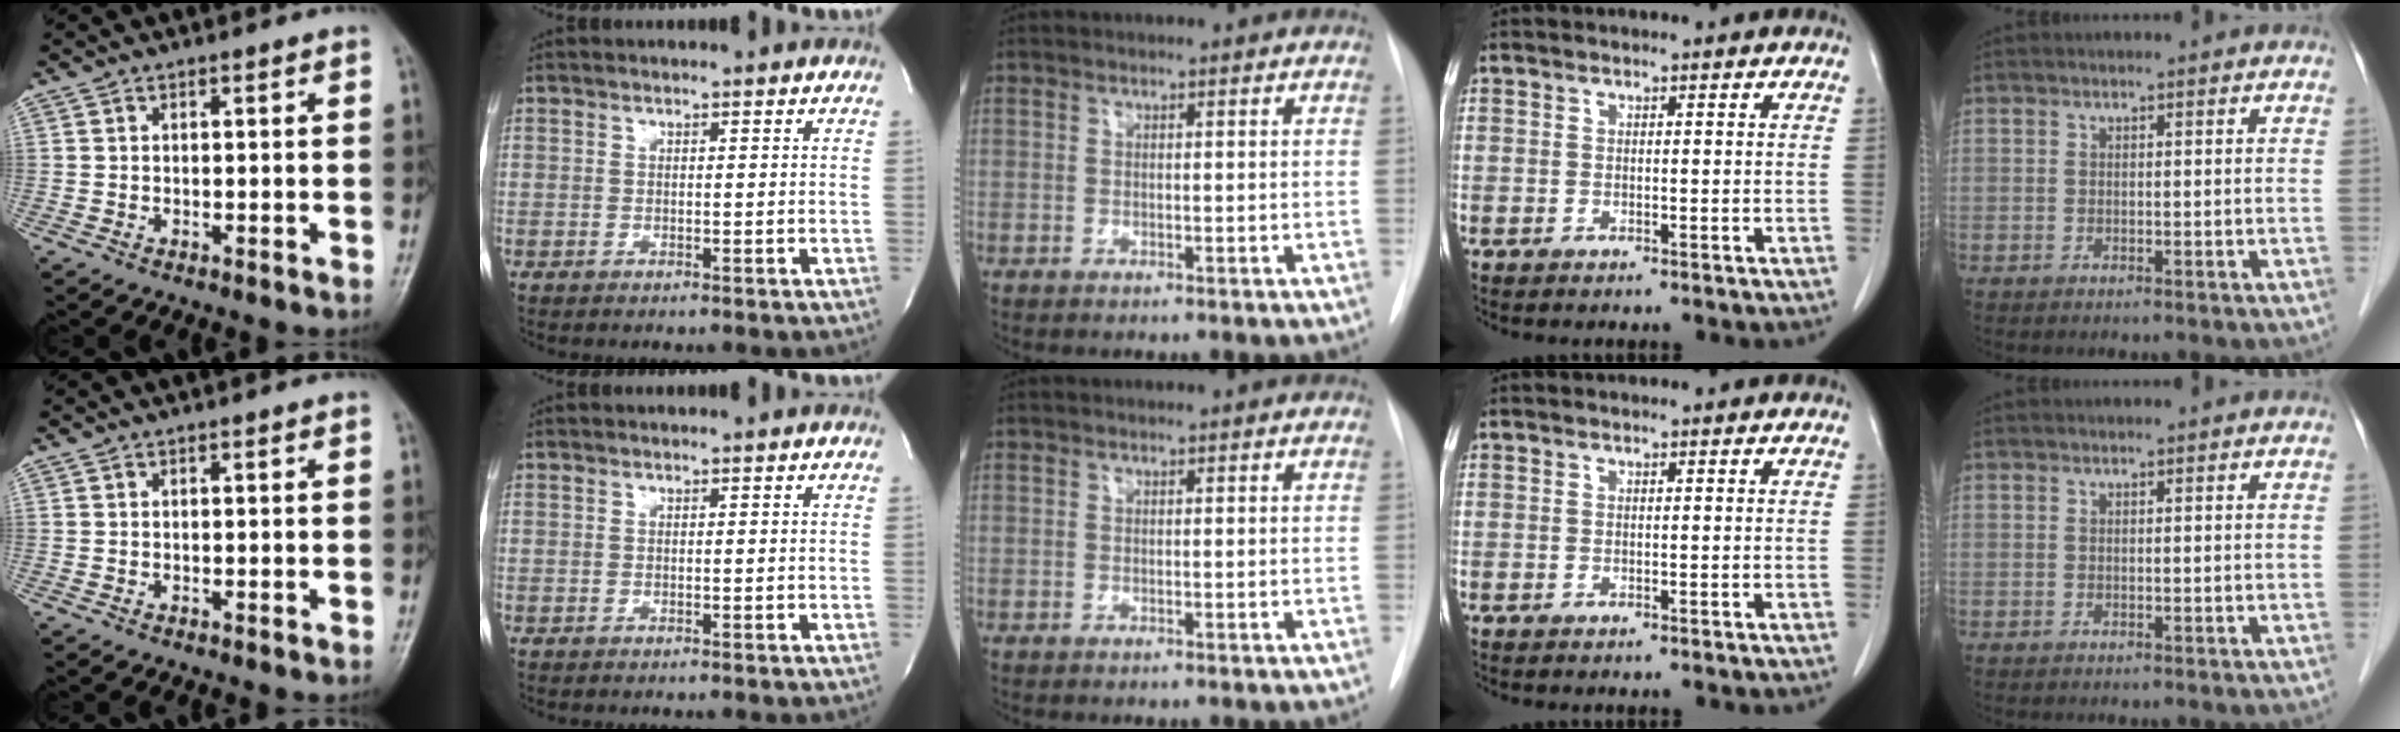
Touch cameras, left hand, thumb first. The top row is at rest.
{}